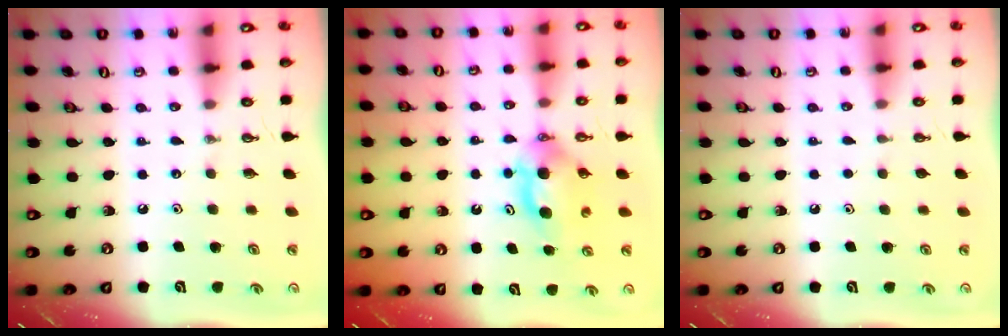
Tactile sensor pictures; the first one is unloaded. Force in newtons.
{"total": 7.9, "press": 4.8, "slide": 6.2}
{"total": 0.0}